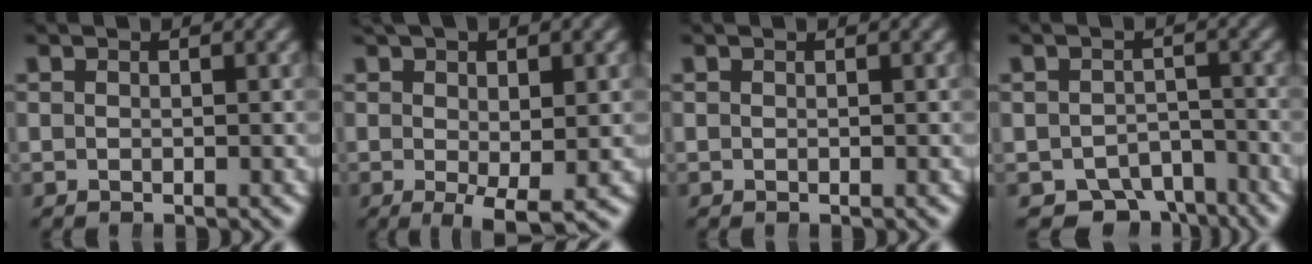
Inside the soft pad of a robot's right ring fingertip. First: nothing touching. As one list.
[{"total": 3.9, "force": [-0.7, 1.0, 3.7], "torque": [-0.060, -0.020, 0.000]}, {"total": 0.0}, {"total": 6.7, "force": [-5.2, 3.9, 1.8], "torque": [-0.012, -0.022, -0.082]}]